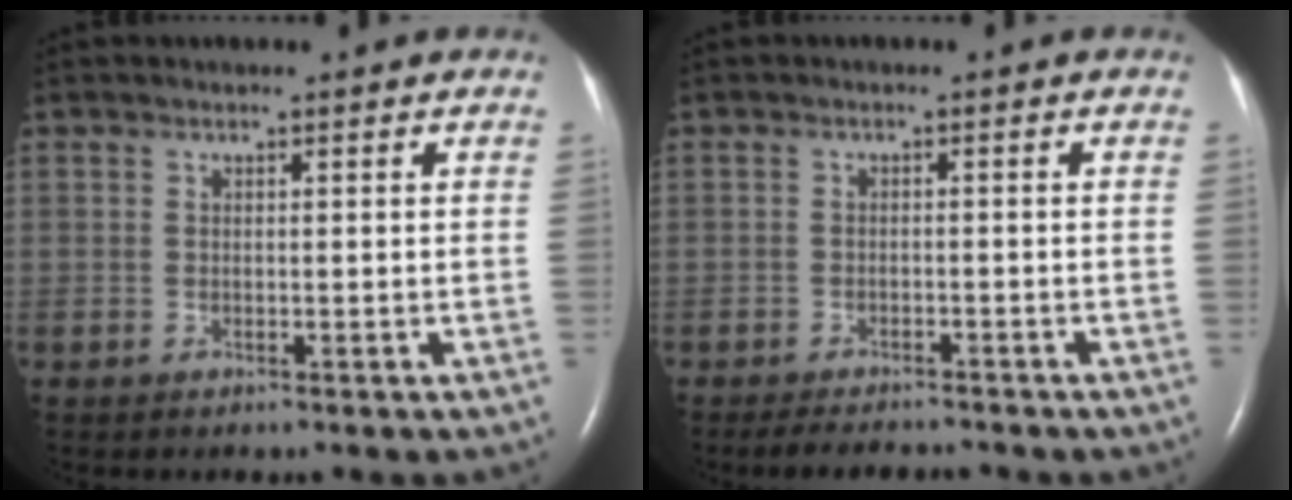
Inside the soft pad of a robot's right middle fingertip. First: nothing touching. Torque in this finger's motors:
{"motor_torque": [0.13, -0.12, 0.01, 0.02]}